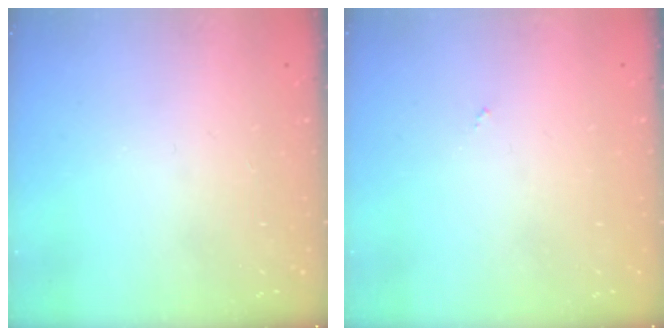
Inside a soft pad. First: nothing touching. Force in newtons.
{"total": 0.0}